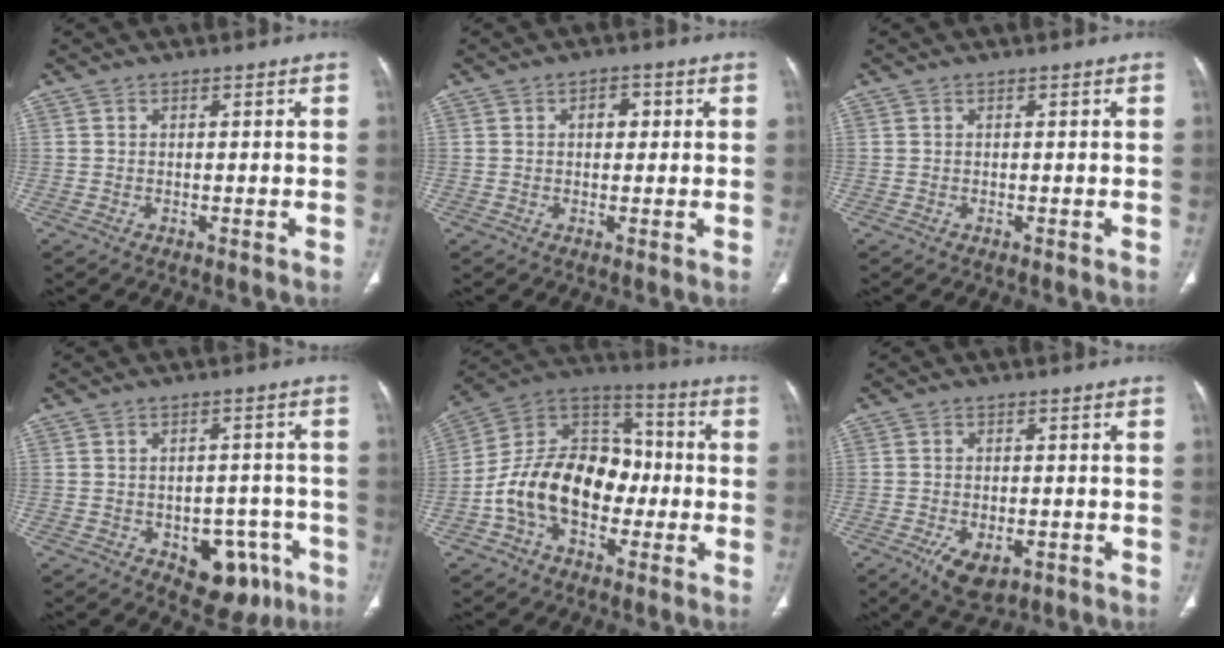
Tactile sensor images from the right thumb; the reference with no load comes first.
{"total": 3.1, "force": [0.7, 2.2, 2.1], "torque": [-0.020, 0.006, 0.008]}
{"total": 0.0}
{"total": 11.2, "force": [-5.0, 7.1, 7.1], "torque": [-0.049, 0.030, -0.054]}
{"total": 18.3, "force": [-3.8, 12.5, 12.8], "torque": [-0.199, 0.055, -0.071]}
{"total": 6.9, "force": [-3.0, 3.8, 4.9], "torque": [-0.082, 0.003, -0.039]}